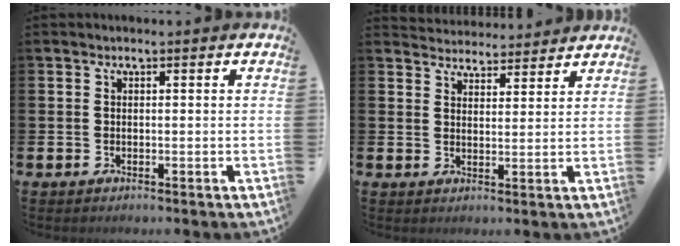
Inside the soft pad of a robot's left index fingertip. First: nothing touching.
{"total": 3.9, "force": [3.9, 0.7, -0.4], "torque": [0.002, -0.027, 0.069]}